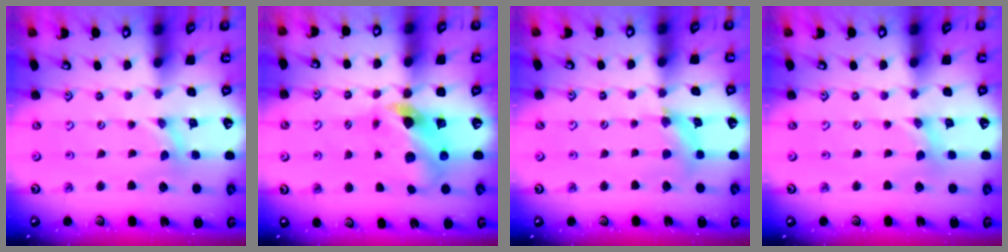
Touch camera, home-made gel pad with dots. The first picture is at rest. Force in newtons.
{"total": 9.9, "press": 9.8, "slide": 1.5}
{"total": 7.1, "press": 7.1, "slide": 0.6}
{"total": 0.0}